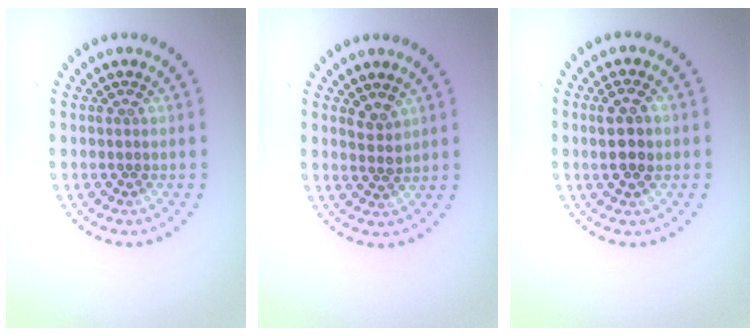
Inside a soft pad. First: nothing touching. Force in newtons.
{"total": 1.3, "press": 1.2, "slide": 0.6}
{"total": 3.0, "press": 2.9, "slide": 0.6}